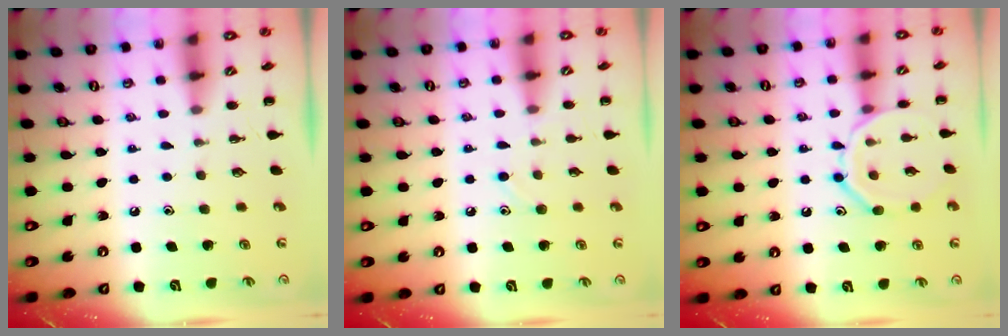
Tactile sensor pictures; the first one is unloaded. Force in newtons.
{"total": 6.8, "press": 6.5, "slide": 2.0}
{"total": 10.9, "press": 10.9, "slide": 0.1}